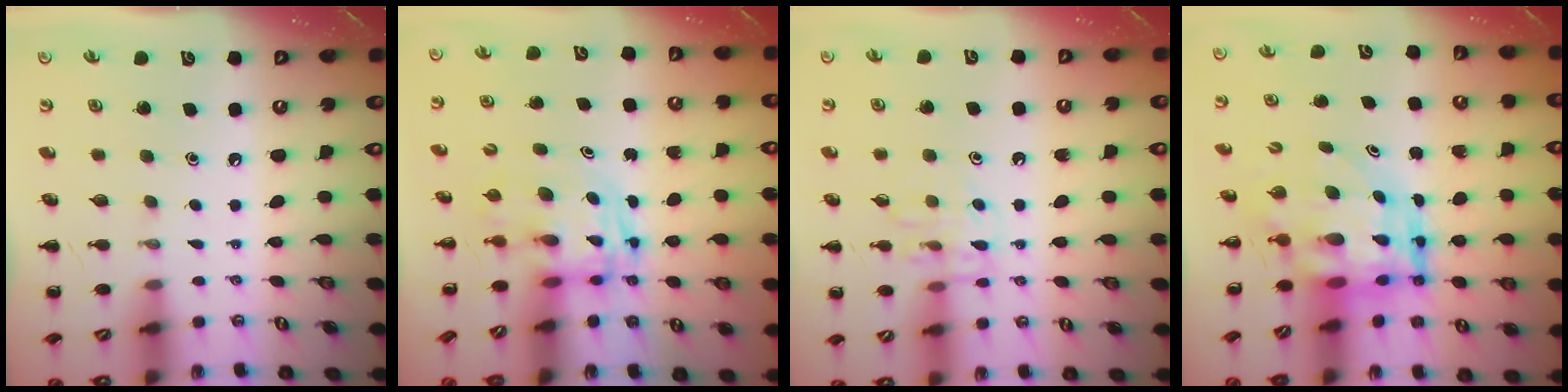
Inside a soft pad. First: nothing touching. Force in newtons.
{"total": 2.7, "press": 2.6, "slide": 0.5}
{"total": 9.5, "press": 9.5, "slide": 0.5}
{"total": 7.9, "press": 7.5, "slide": 2.5}